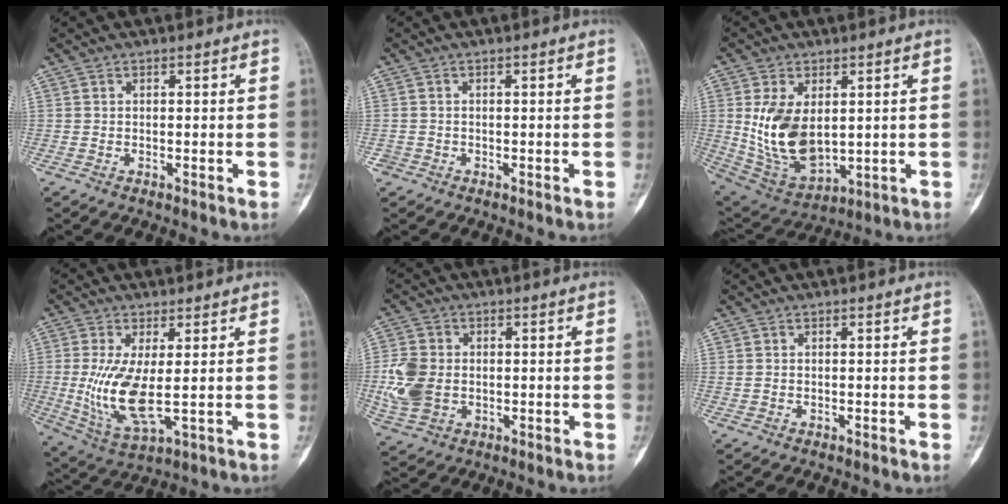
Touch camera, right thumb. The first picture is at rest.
{"total": 1.0, "force": [-0.5, 0.9, -0.1], "torque": [0.002, 0.005, -0.012]}
{"total": 14.4, "force": [1.6, 8.7, 11.3], "torque": [-0.197, -0.014, 0.055]}
{"total": 10.9, "force": [-0.2, 3.9, 10.2], "torque": [-0.221, -0.021, 0.009]}
{"total": 9.5, "force": [-0.7, 7.2, 6.2], "torque": [-0.132, 0.003, -0.009]}
{"total": 0.6, "force": [-0.1, 0.5, 0.4], "torque": [-0.010, 0.006, 0.001]}